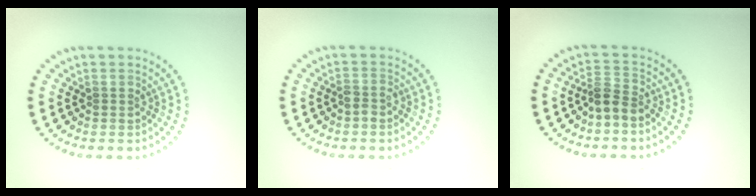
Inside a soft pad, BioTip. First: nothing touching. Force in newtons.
{"total": 1.0, "press": 0.8, "slide": 0.6}
{"total": 2.3, "press": 1.8, "slide": 1.5}